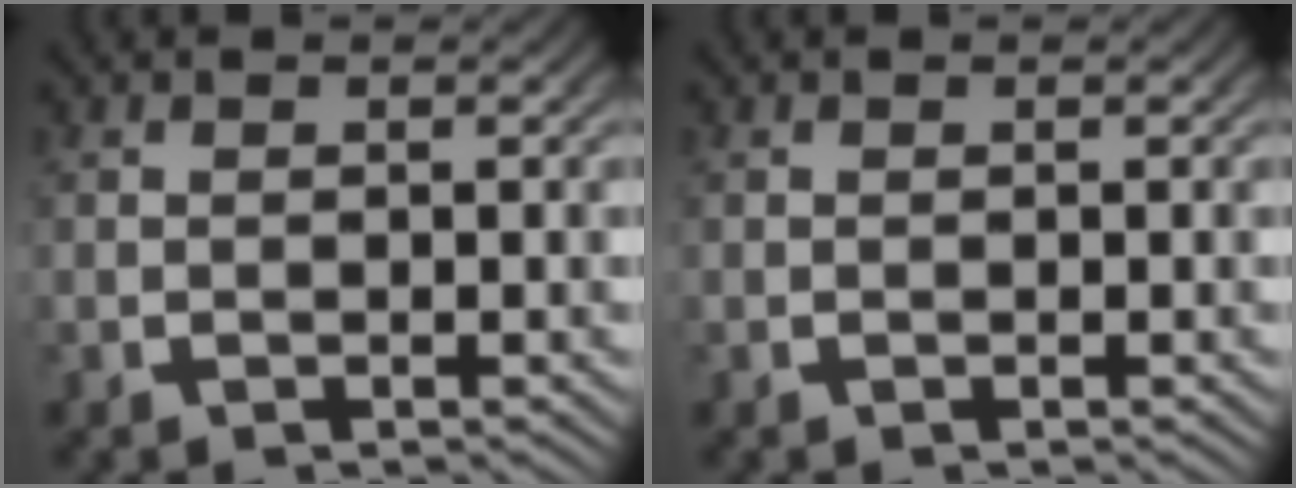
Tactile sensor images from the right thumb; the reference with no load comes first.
{"total": 0.0}